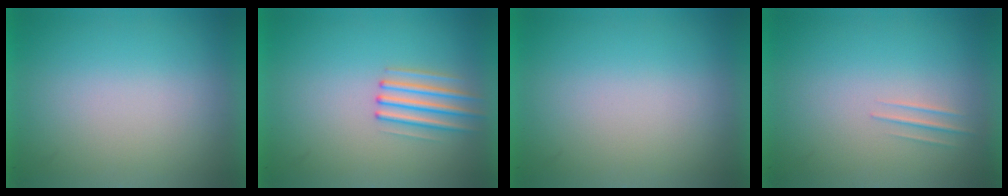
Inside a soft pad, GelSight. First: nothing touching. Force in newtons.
{"total": 2.2}
{"total": 0.0}
{"total": 1.0}